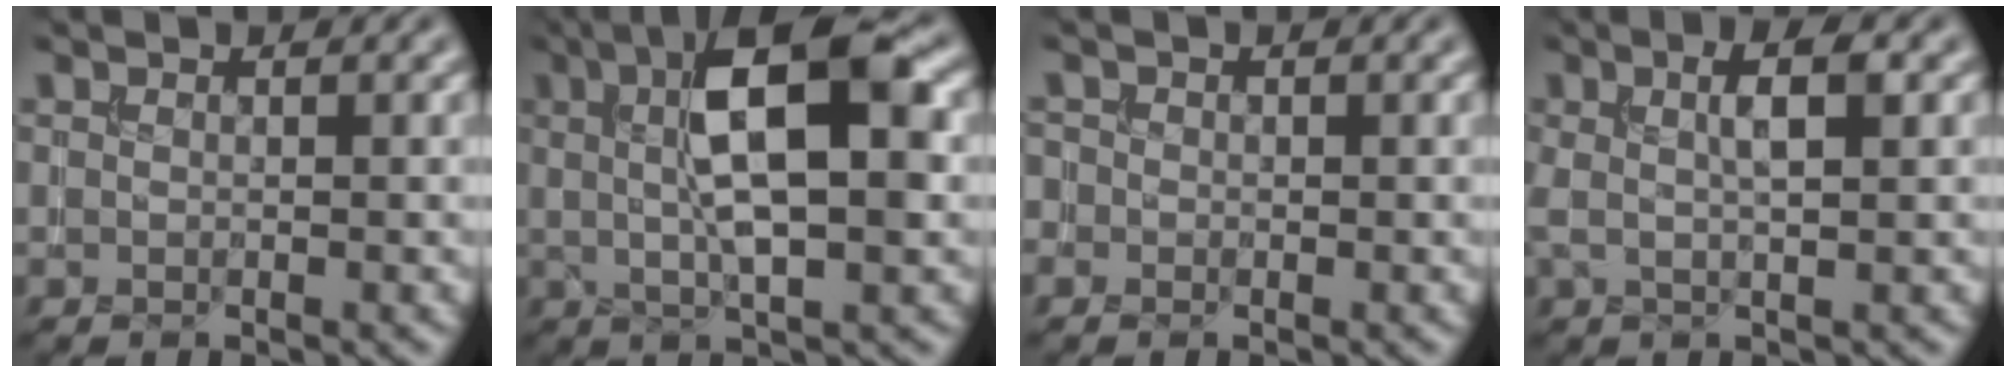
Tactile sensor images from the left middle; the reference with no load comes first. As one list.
[{"total": 9.9, "force": [2.1, 2.8, 9.3], "torque": [-0.143, 0.015, 0.027]}, {"total": 0.8, "force": [-0.4, 0.7, 0.0], "torque": [0.005, -0.003, -0.011]}, {"total": 3.2, "force": [0.8, 0.6, 3.1], "torque": [-0.053, 0.007, 0.010]}]